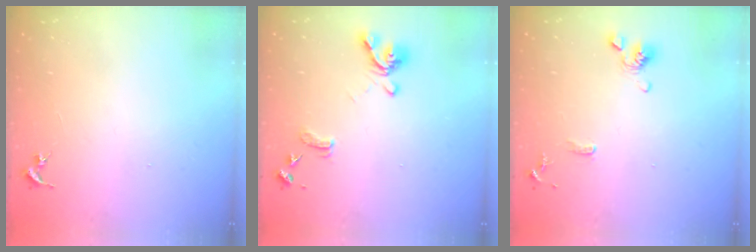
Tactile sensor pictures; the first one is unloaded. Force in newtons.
{"total": 12.6, "press": 12.5, "slide": 1.2}
{"total": 10.8, "press": 10.6, "slide": 2.0}